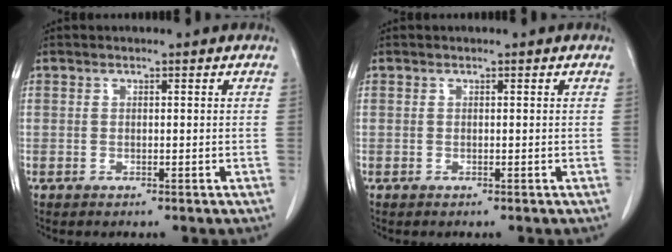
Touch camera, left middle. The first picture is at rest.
{"total": 0.0}